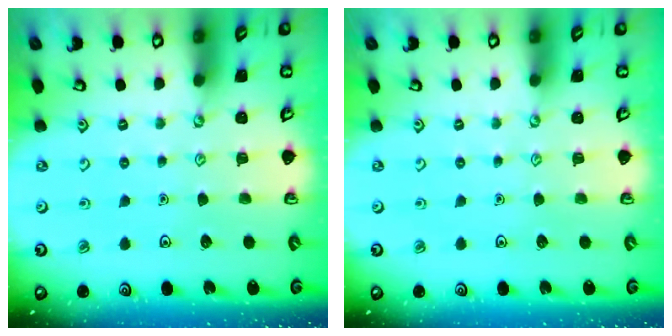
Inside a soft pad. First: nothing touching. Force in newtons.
{"total": 0.0}